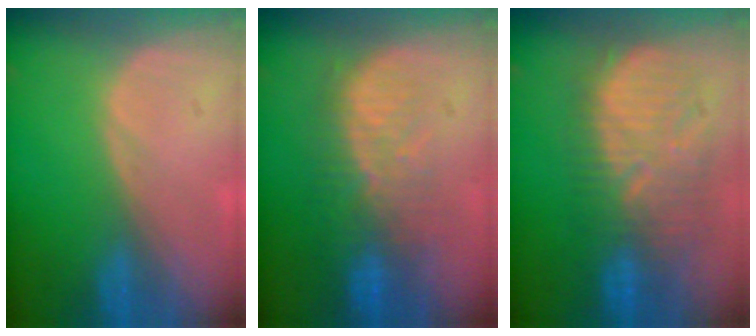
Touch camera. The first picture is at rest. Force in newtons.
{"total": 10.1, "press": 8.5, "slide": 5.5}
{"total": 11.1, "press": 10.7, "slide": 2.9}